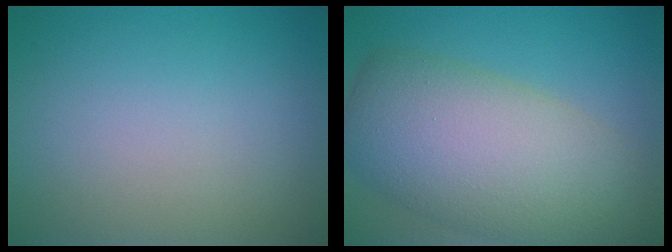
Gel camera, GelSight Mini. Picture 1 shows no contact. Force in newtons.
{"total": 11.0, "press": 10.9, "slide": 0.6}